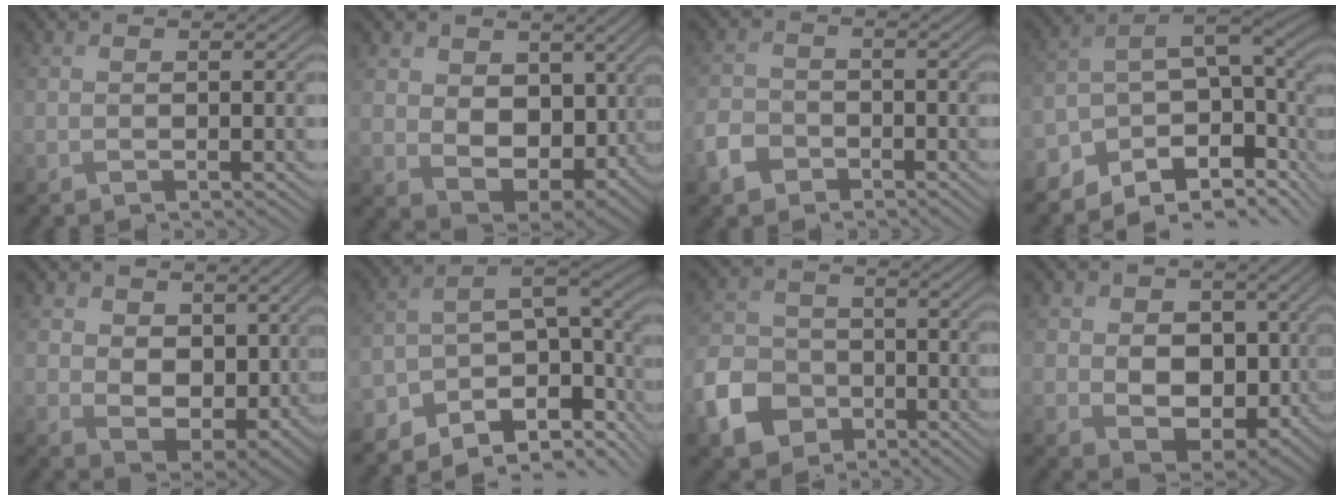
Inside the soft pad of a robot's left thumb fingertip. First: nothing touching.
{"total": 8.9, "force": [1.6, 6.5, 5.9], "torque": [-0.137, -0.017, 0.026]}
{"total": 3.7, "force": [-2.3, 2.6, 1.4], "torque": [-0.037, -0.003, -0.056]}
{"total": 11.3, "force": [-3.7, 5.8, 9.0], "torque": [-0.166, -0.017, -0.056]}
{"total": 8.5, "force": [3.3, 5.8, 5.2], "torque": [-0.131, -0.011, 0.057]}
{"total": 10.6, "force": [-4.6, 4.8, 8.3], "torque": [-0.145, -0.021, -0.064]}
{"total": 8.6, "force": [-4.2, 6.4, 3.8], "torque": [-0.100, -0.014, -0.097]}
{"total": 9.7, "force": [0.6, 7.2, 6.4], "torque": [-0.129, -0.016, 0.009]}